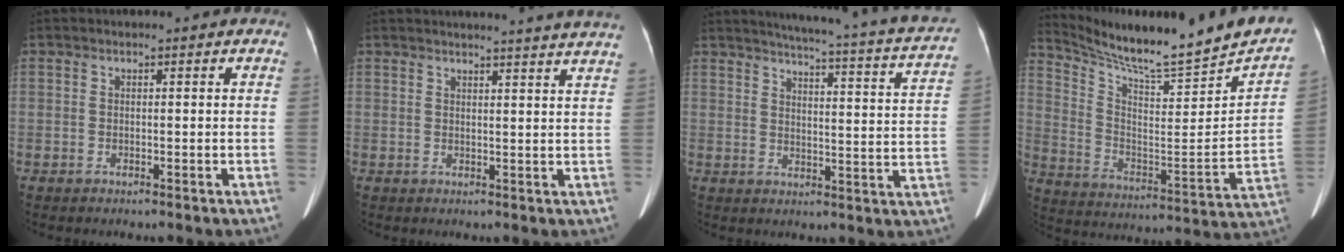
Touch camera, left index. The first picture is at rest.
{"total": 14.5, "force": [13.8, -1.1, 4.2], "torque": [-0.056, -0.047, 0.147]}
{"total": 21.9, "force": [19.3, 0.6, 10.3], "torque": [-0.139, -0.052, 0.219]}
{"total": 23.9, "force": [20.8, 1.0, 11.7], "torque": [-0.193, -0.067, 0.307]}